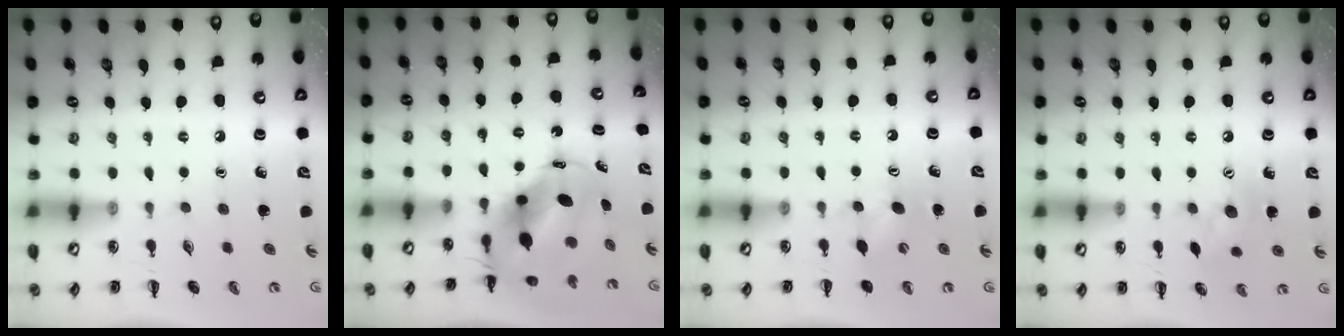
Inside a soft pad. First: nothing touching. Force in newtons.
{"total": 8.9, "press": 8.6, "slide": 2.3}
{"total": 5.1, "press": 4.9, "slide": 1.3}
{"total": 9.1, "press": 9.0, "slide": 1.5}